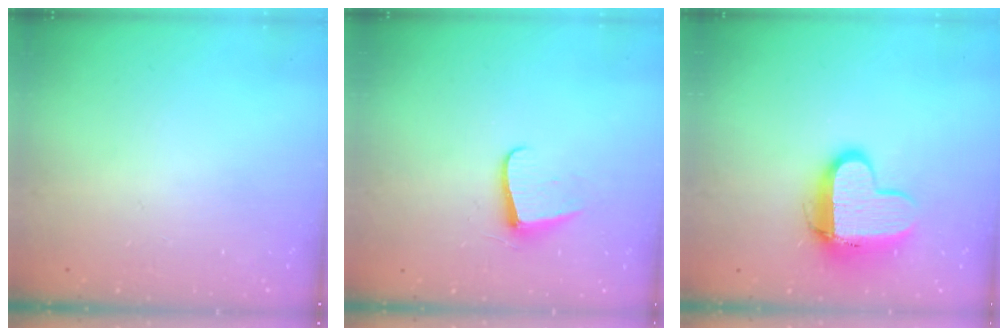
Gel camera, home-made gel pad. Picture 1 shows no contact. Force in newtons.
{"total": 7.2, "press": 7.2, "slide": 0.5}
{"total": 12.1, "press": 12.0, "slide": 0.9}